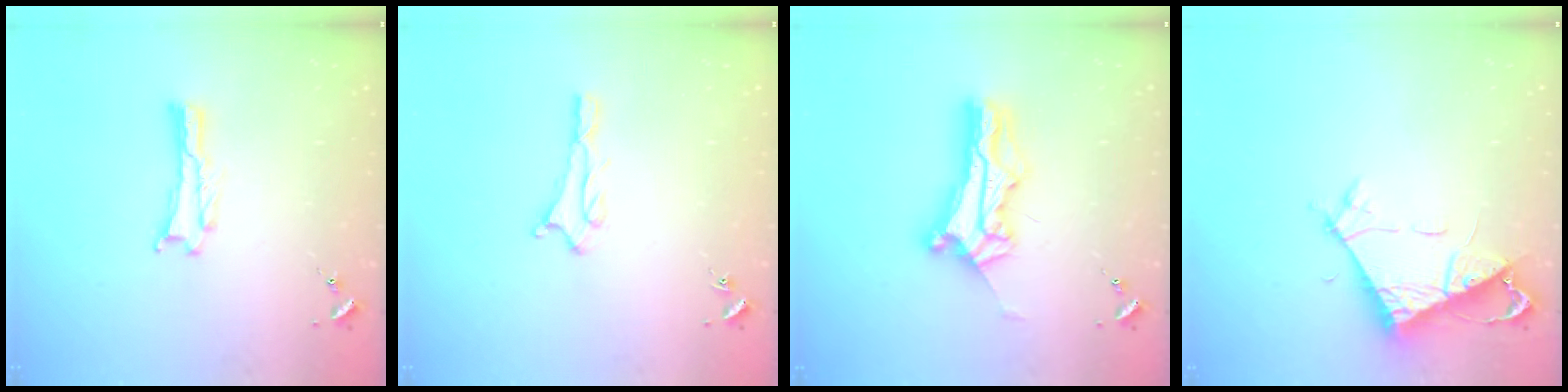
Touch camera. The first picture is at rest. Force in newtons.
{"total": 2.0, "press": 2.0, "slide": 0.2}
{"total": 10.1, "press": 10.0, "slide": 0.7}
{"total": 7.1, "press": 7.1, "slide": 0.4}